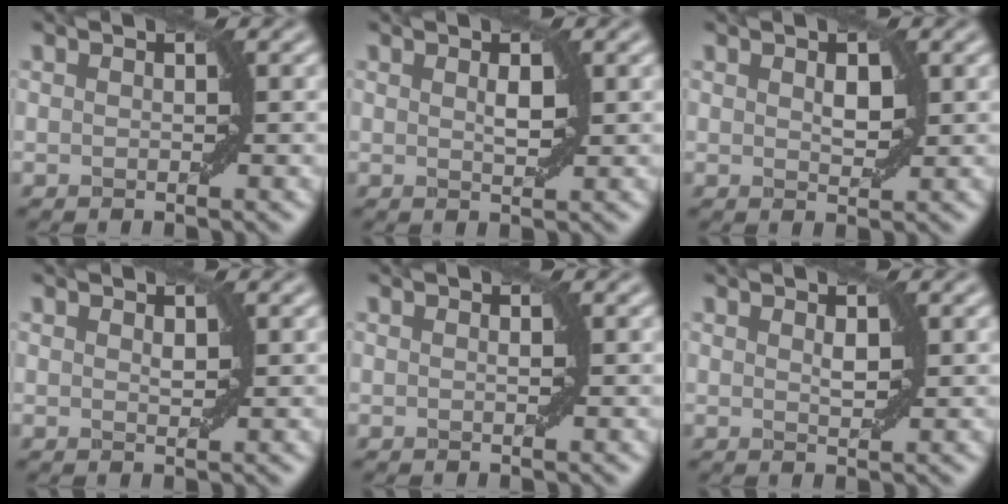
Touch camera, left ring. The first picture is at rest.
{"total": 1.1, "force": [0.5, 0.3, 1.0], "torque": [-0.019, 0.000, 0.011]}
{"total": 1.6, "force": [0.5, 0.8, 1.2], "torque": [-0.021, 0.001, 0.013]}
{"total": 0.6, "force": [0.5, 0.2, 0.4], "torque": [-0.008, -0.002, 0.011]}
{"total": 0.0}
{"total": 0.9, "force": [0.5, 0.2, 0.7], "torque": [-0.014, -0.001, 0.012]}